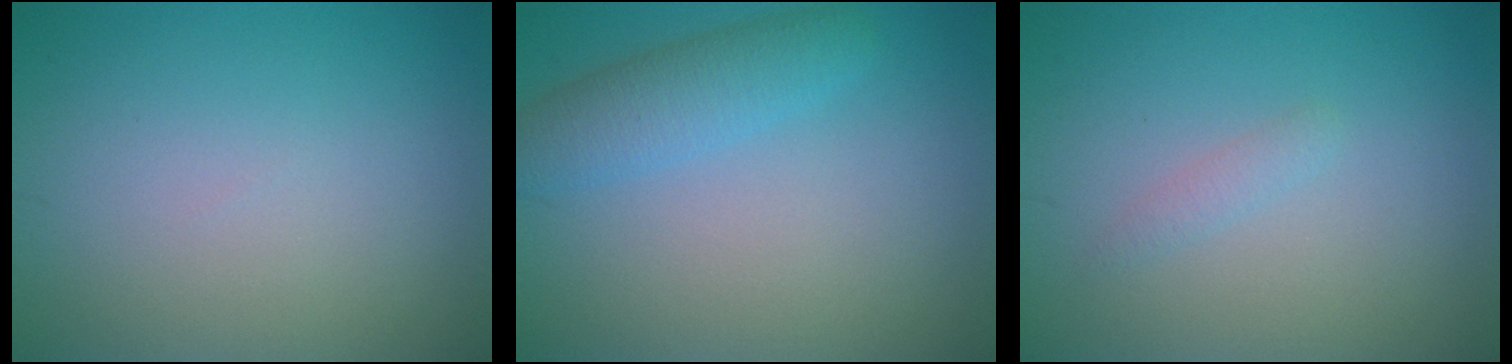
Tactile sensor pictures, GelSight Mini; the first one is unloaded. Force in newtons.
{"total": 3.2, "press": 3.2, "slide": 0.1}
{"total": 0.9, "press": 0.9, "slide": 0.0}